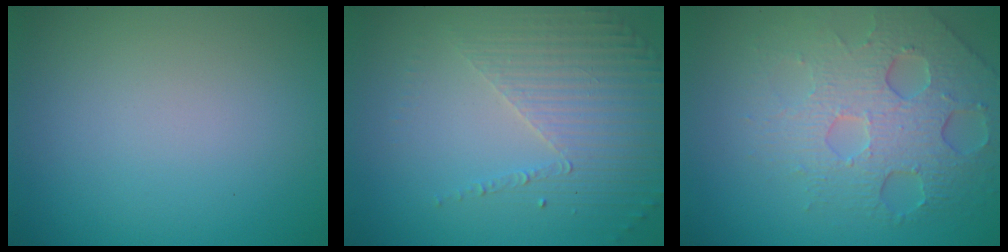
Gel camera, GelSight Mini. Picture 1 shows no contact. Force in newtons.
{"total": 4.4, "press": 3.1, "slide": 3.2}
{"total": 6.6, "press": 4.8, "slide": 4.5}